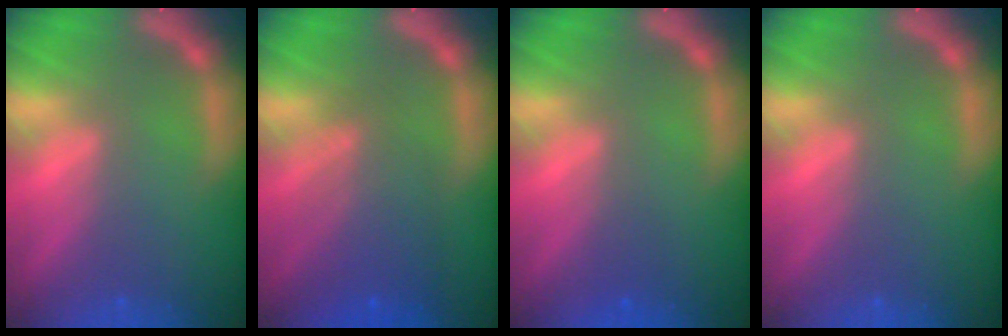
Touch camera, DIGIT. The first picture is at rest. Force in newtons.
{"total": 5.5}
{"total": 1.0}
{"total": 0.0}